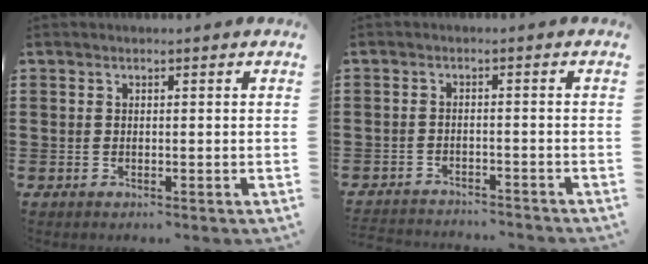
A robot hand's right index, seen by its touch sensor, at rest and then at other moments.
{"total": 2.3, "force": [-2.3, 0.1, -0.1], "torque": [-0.004, 0.000, -0.050]}